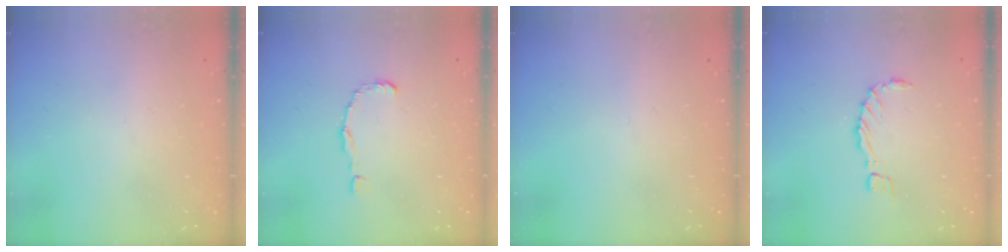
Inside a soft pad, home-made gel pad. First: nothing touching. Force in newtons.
{"total": 1.5, "press": 1.5, "slide": 0.2}
{"total": 0.0}
{"total": 2.7, "press": 2.7, "slide": 0.1}